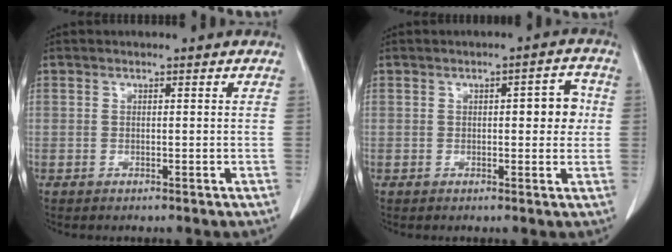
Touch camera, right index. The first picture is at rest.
{"total": 4.6, "force": [0.5, 1.7, 4.3], "torque": [-0.048, 0.012, 0.005]}